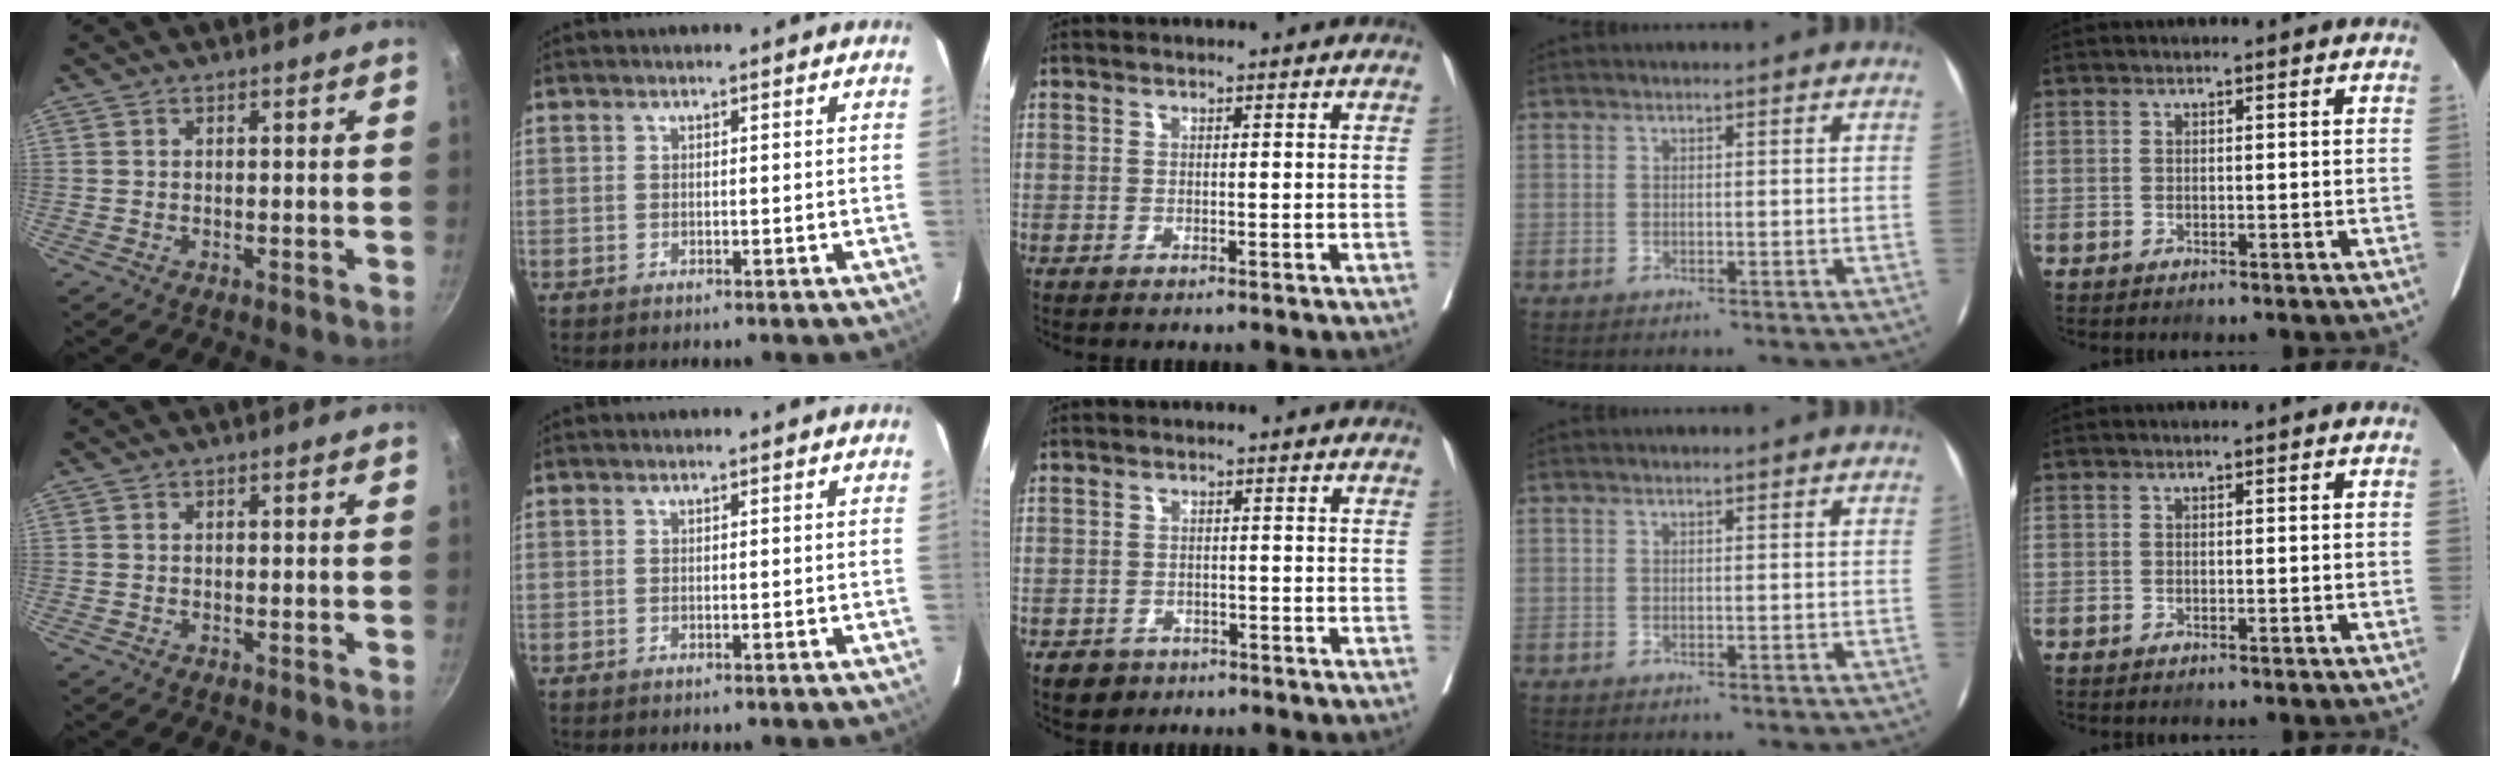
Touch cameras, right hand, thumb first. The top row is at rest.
{"middle": {"total": 2.9, "force": [-1.9, 2.2, 0.5], "torque": [-0.010, 0.006, -0.025]}}